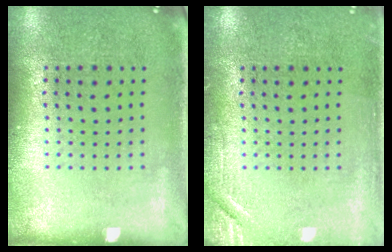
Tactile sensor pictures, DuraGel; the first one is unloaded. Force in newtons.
{"total": 1.7, "press": 1.7, "slide": 0.2}